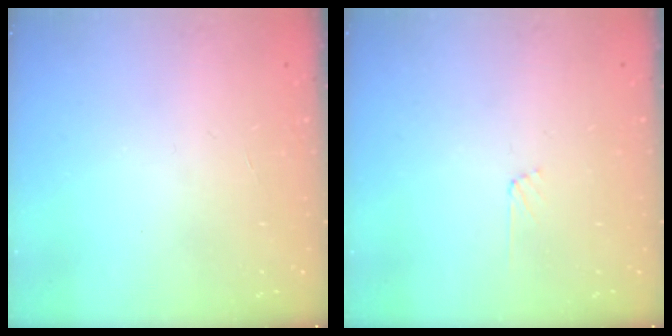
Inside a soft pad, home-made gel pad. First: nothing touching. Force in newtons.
{"total": 4.6, "press": 4.6, "slide": 0.5}